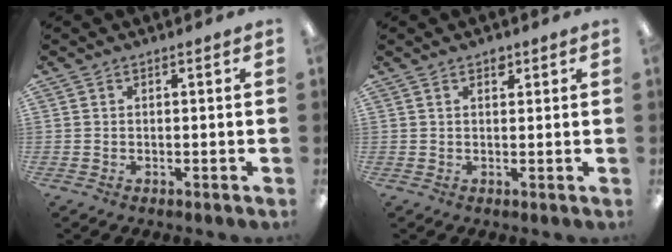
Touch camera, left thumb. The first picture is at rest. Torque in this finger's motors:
{"motor_torque": [0.23, 0.10, 0.34, -0.39, 0.00]}